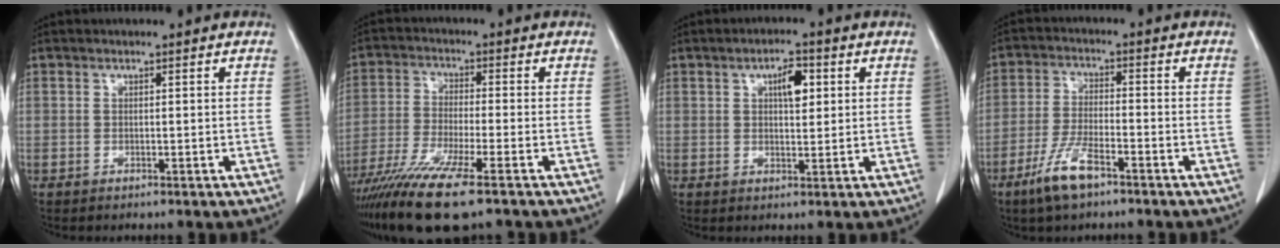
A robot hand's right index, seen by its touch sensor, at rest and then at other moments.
{"total": 12.6, "force": [-9.0, 0.4, 8.9], "torque": [-0.170, -0.034, -0.156]}
{"total": 4.4, "force": [1.5, 1.6, 3.8], "torque": [-0.061, 0.006, 0.023]}
{"total": 7.1, "force": [-4.6, 1.6, 5.2], "torque": [-0.113, -0.007, -0.084]}